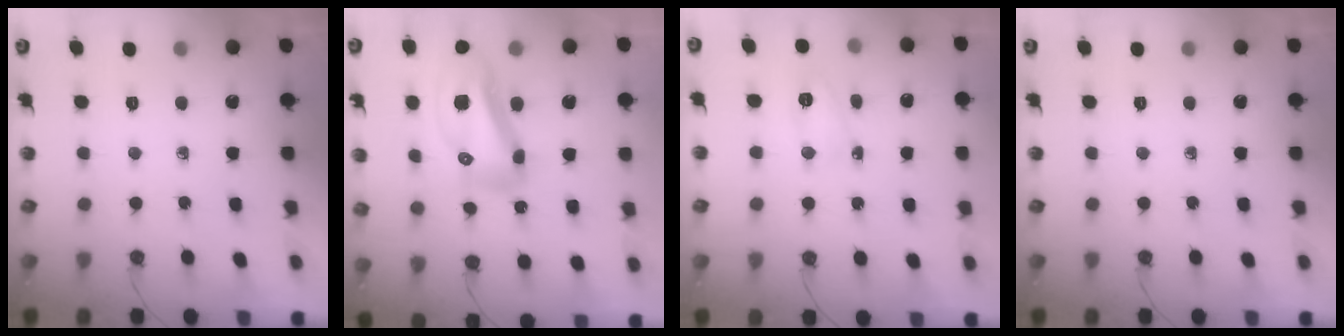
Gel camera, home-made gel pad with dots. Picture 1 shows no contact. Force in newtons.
{"total": 16.7, "press": 16.6, "slide": 2.1}
{"total": 4.4, "press": 4.3, "slide": 0.9}
{"total": 0.0}